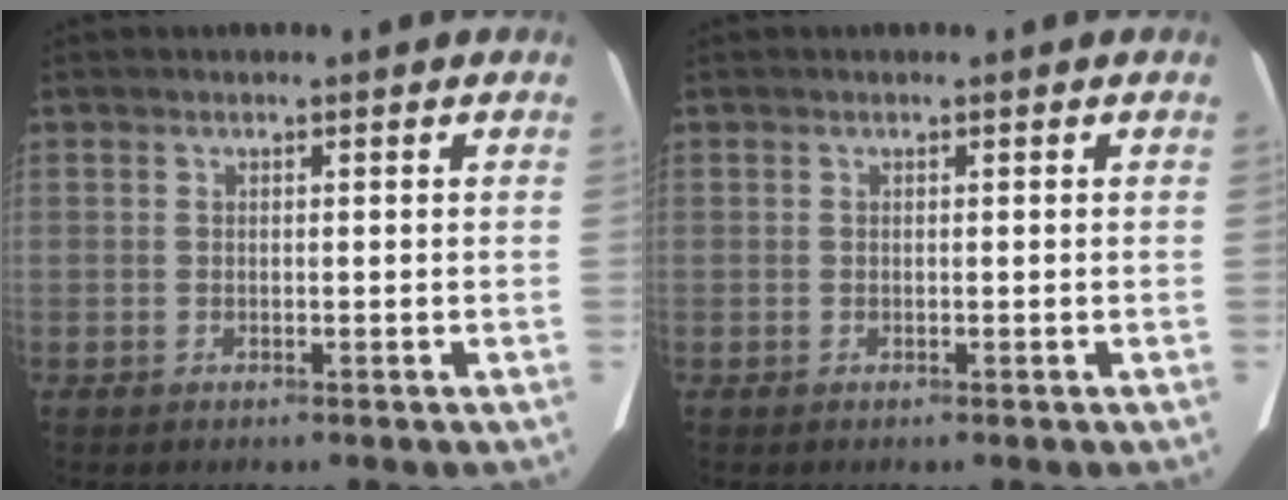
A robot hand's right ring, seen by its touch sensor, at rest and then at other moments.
{"total": 0.0}